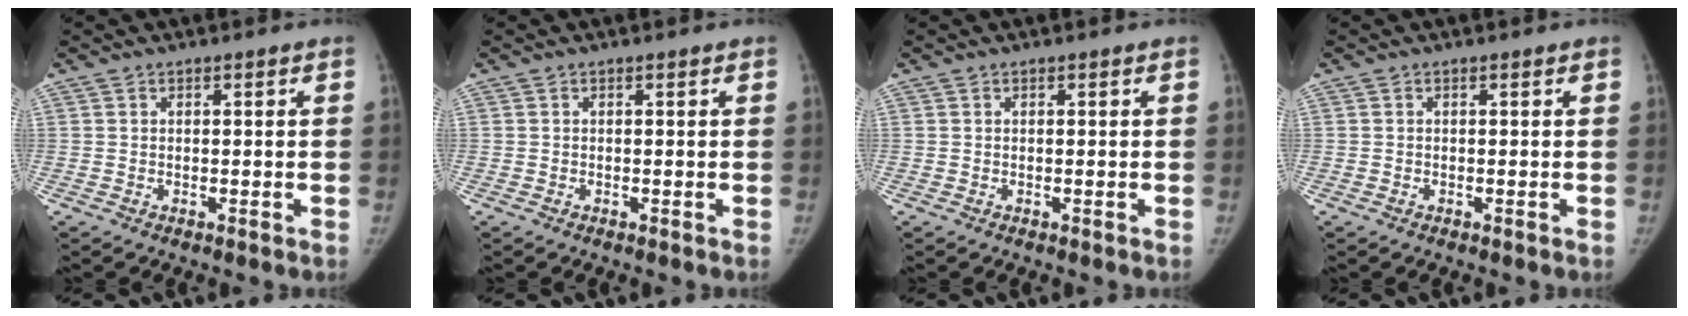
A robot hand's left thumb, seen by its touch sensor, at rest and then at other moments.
{"total": 0.0}
{"total": 0.0}
{"total": 0.0}